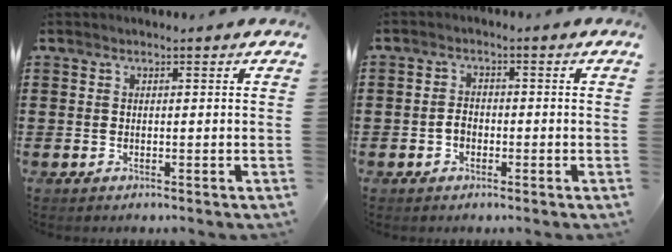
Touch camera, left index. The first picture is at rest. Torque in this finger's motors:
{"motor_torque": [0.12, 0.13, 0.09, 0.01]}